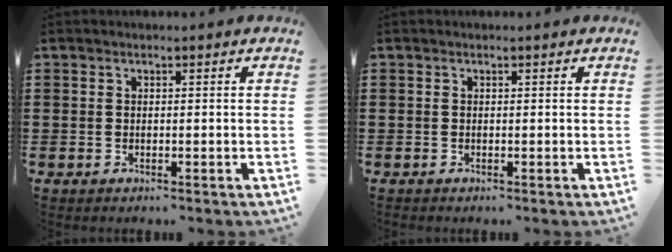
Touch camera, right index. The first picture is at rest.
{"total": 0.0}